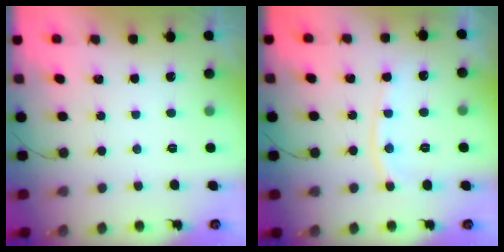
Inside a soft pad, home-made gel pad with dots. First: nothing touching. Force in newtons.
{"total": 9.8, "press": 9.8, "slide": 1.3}